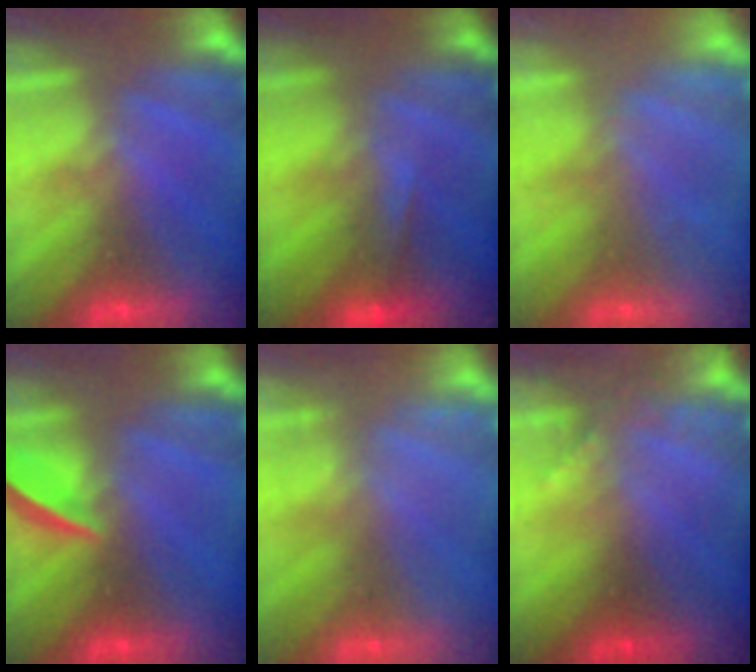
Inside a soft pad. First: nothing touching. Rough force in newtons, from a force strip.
{"total": 4.7}
{"total": 2.3}
{"total": 5.8}
{"total": 2.2}
{"total": 2.1}